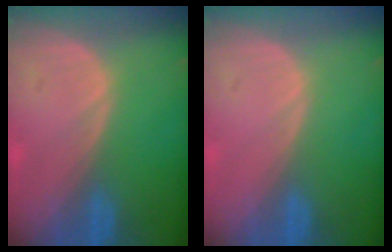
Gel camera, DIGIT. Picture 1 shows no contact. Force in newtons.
{"total": 0.0}